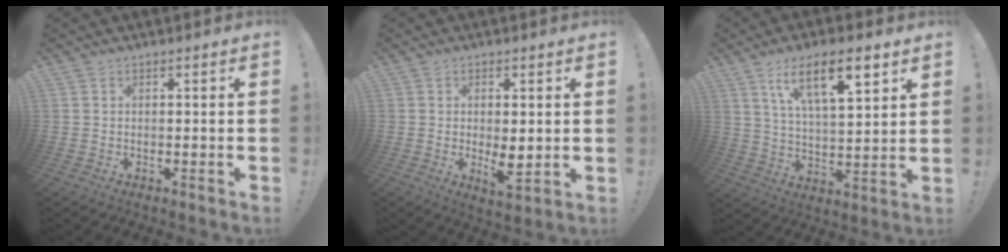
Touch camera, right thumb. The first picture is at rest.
{"total": 5.7, "force": [0.0, 2.3, 5.3], "torque": [-0.076, -0.011, 0.003]}
{"total": 14.6, "force": [7.8, 4.6, 11.4], "torque": [-0.183, -0.027, 0.125]}